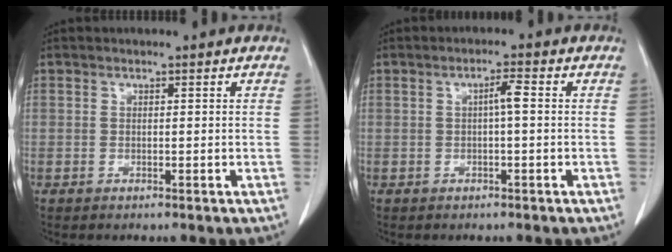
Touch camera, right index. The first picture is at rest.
{"total": 2.1, "force": [0.1, 0.2, 2.1], "torque": [-0.036, 0.004, 0.002]}